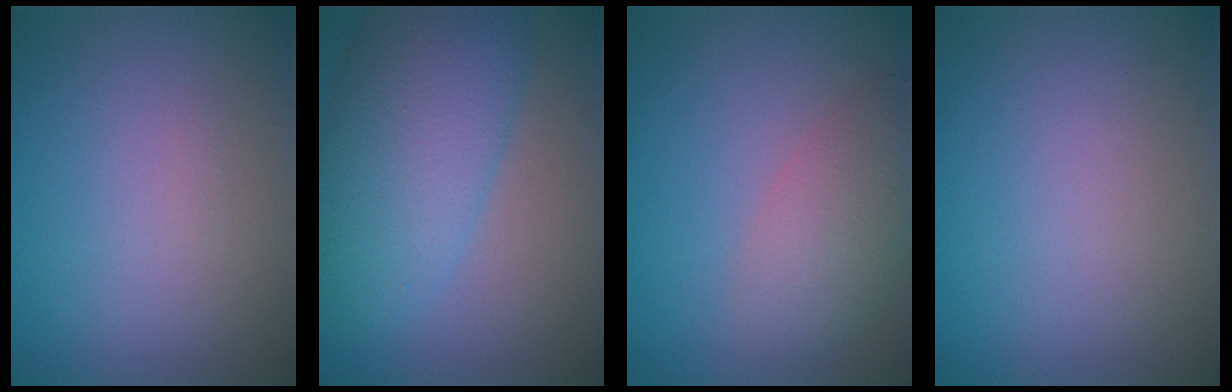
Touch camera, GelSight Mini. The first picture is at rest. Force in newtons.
{"total": 8.6, "press": 8.6, "slide": 0.3}
{"total": 4.2, "press": 4.2, "slide": 0.3}
{"total": 0.0}